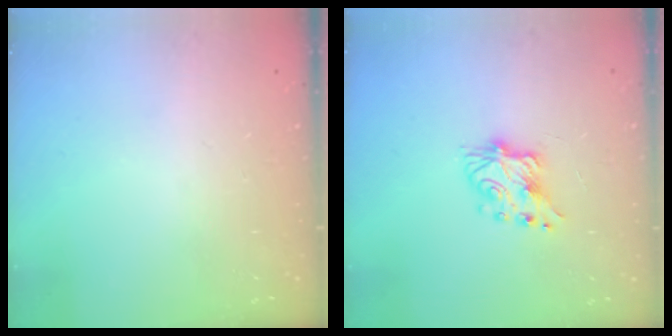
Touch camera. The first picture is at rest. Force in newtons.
{"total": 7.1, "press": 7.1, "slide": 0.5}